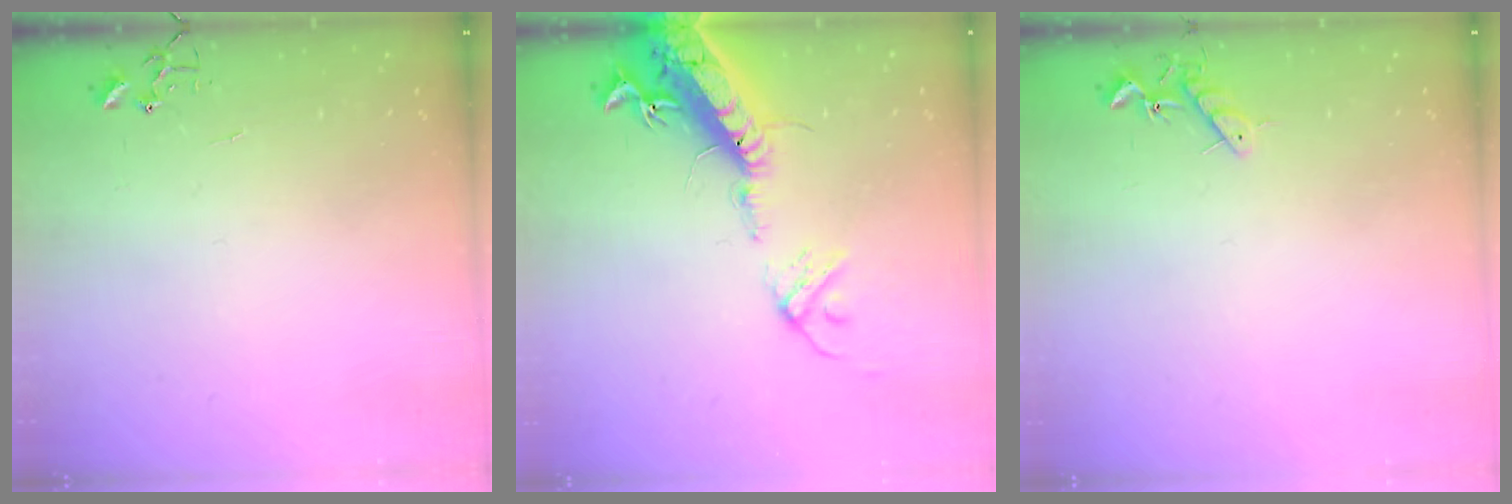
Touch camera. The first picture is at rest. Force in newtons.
{"total": 20.7, "press": 20.1, "slide": 4.8}
{"total": 7.0, "press": 6.9, "slide": 0.9}